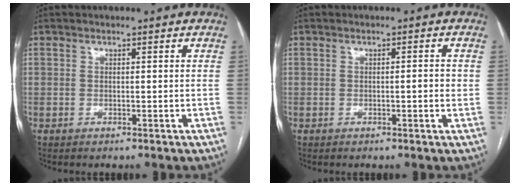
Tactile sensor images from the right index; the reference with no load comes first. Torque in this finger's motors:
{"motor_torque": [-0.03, 0.06, 0.06, 0.03]}